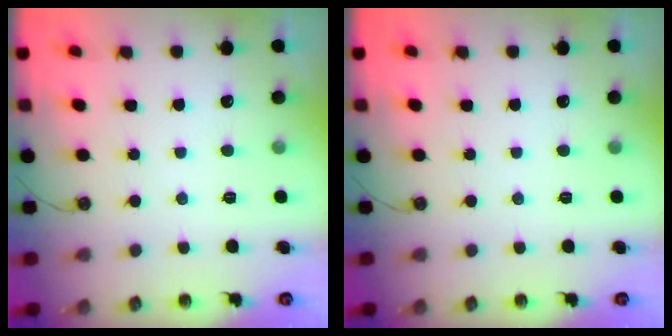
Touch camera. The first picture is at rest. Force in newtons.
{"total": 0.0}